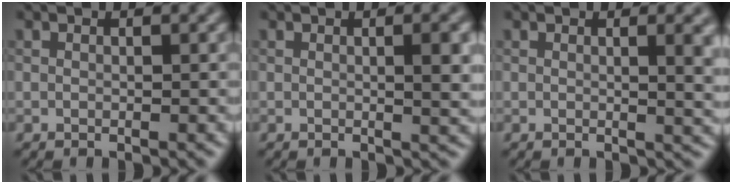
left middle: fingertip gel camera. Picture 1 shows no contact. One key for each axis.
{"total": 3.2, "fx": 0.3, "fy": 0.8, "fz": 3.1, "tx": -0.037, "ty": 0.004, "tz": 0.002}
{"total": 3.8, "fx": 0.7, "fy": 1.3, "fz": 3.5, "tx": -0.031, "ty": 0.004, "tz": 0.006}